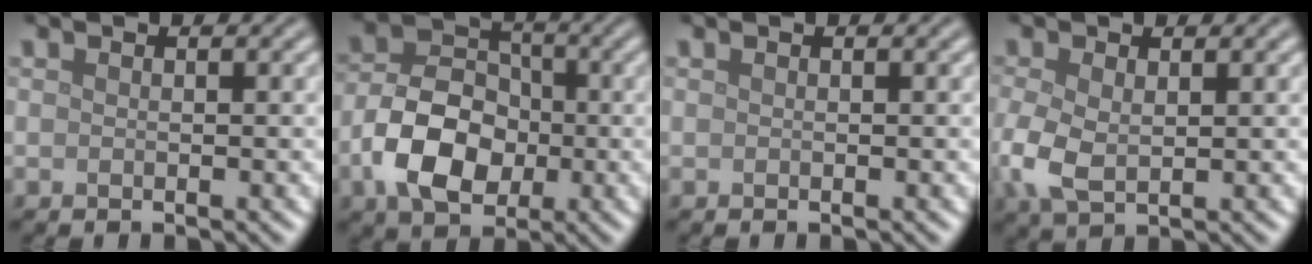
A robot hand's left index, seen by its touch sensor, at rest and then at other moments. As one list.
[{"total": 7.1, "force": [-2.0, 5.0, 4.7], "torque": [-0.087, 0.003, -0.041]}, {"total": 0.0}, {"total": 4.2, "force": [-0.4, 2.6, 3.3], "torque": [-0.091, -0.010, -0.008]}]